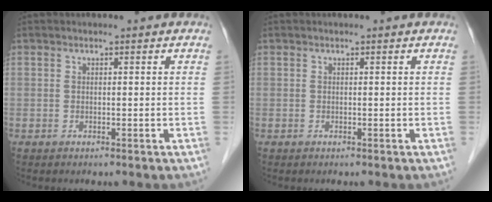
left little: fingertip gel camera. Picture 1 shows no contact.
{"total": 0.0}